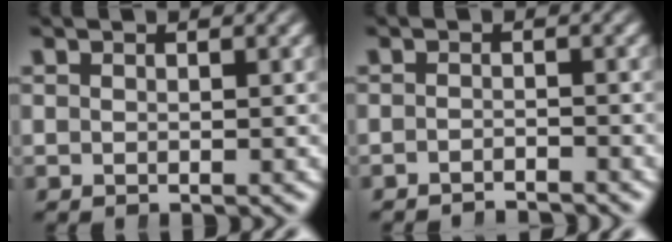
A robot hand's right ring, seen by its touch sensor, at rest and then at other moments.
{"total": 2.5, "force": [-2.5, 0.1, 0.0], "torque": [-0.008, -0.013, -0.037]}